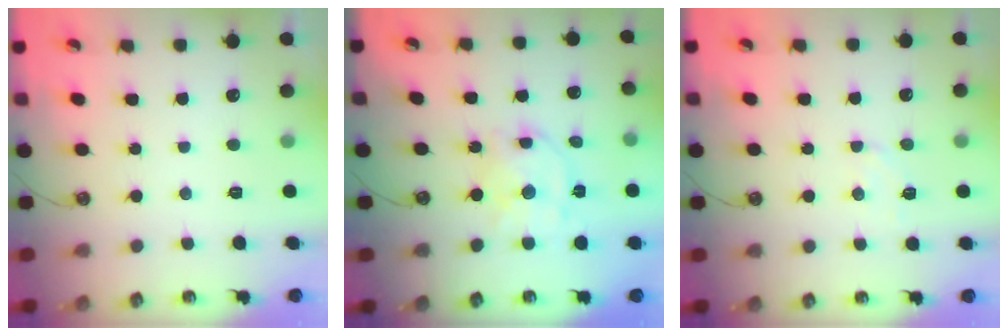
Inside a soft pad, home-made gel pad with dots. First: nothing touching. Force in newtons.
{"total": 11.5, "press": 11.4, "slide": 1.0}
{"total": 4.9, "press": 4.9, "slide": 0.5}